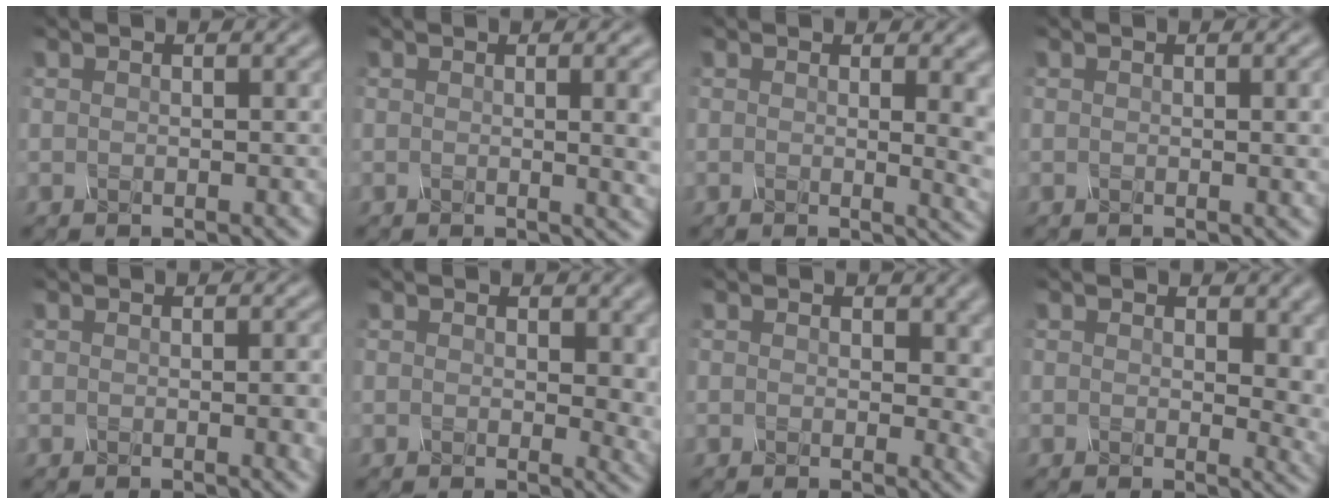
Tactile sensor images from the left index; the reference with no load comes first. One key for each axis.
{"total": 5.5, "fx": 0.5, "fy": 2.1, "fz": 5.0, "tx": -0.033, "ty": 0.004, "tz": 0.007}
{"total": 5.8, "fx": 0.8, "fy": 2.7, "fz": 5.1, "tx": -0.021, "ty": -0.001, "tz": 0.010}
{"total": 2.2, "fx": 0.2, "fy": 0.6, "fz": 2.1, "tx": -0.020, "ty": 0.001, "tz": -0.001}
{"total": 1.6, "fx": -0.1, "fy": 0.3, "fz": 1.6, "tx": -0.020, "ty": -0.003, "tz": -0.001}
{"total": 4.0, "fx": 0.8, "fy": 2.4, "fz": 3.1, "tx": -0.031, "ty": -0.007, "tz": 0.009}
{"total": 3.8, "fx": 0.7, "fy": 2.5, "fz": 2.7, "tx": -0.021, "ty": -0.007, "tz": 0.006}
{"total": 5.1, "fx": 1.0, "fy": 2.9, "fz": 4.0, "tx": -0.037, "ty": -0.008, "tz": 0.010}